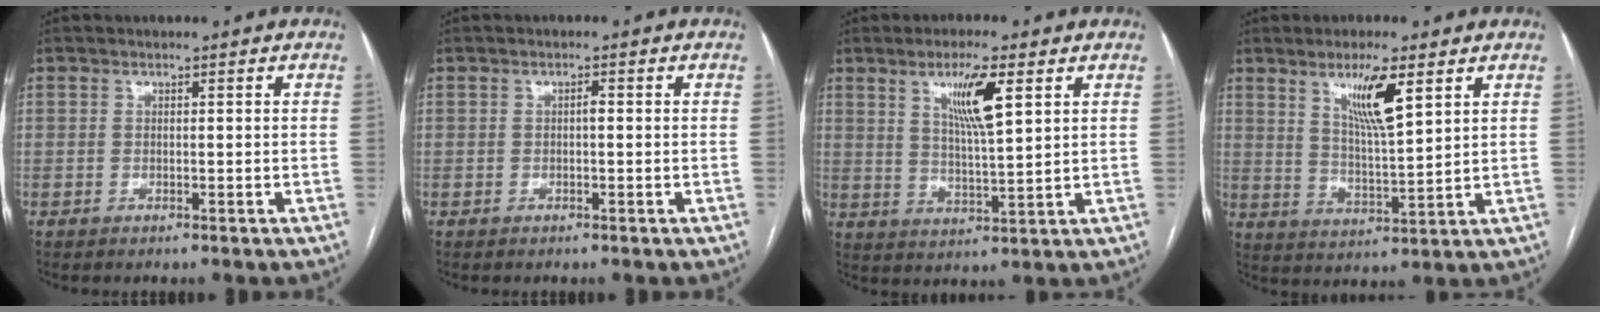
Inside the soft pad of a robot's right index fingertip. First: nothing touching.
{"total": 0.8, "force": [-0.1, 0.2, 0.7], "torque": [-0.011, 0.003, -0.001]}
{"total": 8.0, "force": [3.6, 0.6, 7.1], "torque": [-0.130, -0.005, 0.066]}
{"total": 8.5, "force": [4.4, 0.7, 7.2], "torque": [-0.131, -0.010, 0.083]}